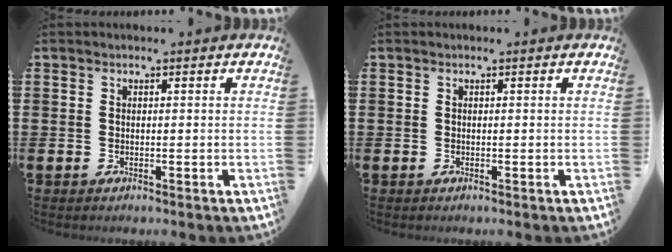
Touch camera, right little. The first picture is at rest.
{"total": 0.0}